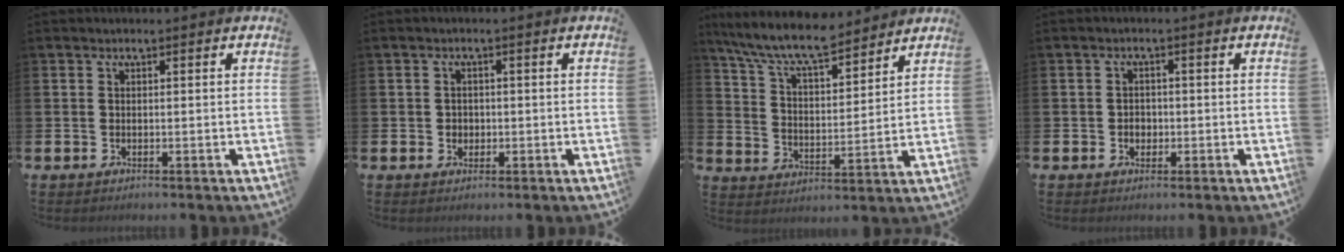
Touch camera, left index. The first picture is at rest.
{"total": 1.5, "force": [0.1, 1.4, 0.4], "torque": [0.004, 0.004, -0.005]}
{"total": 9.0, "force": [8.2, 1.5, 3.3], "torque": [-0.102, -0.044, 0.148]}
{"total": 1.7, "force": [-0.3, 1.5, 0.8], "torque": [-0.003, 0.002, -0.011]}